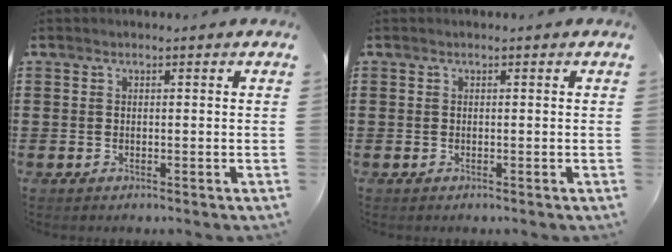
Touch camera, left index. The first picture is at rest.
{"total": 0.0}